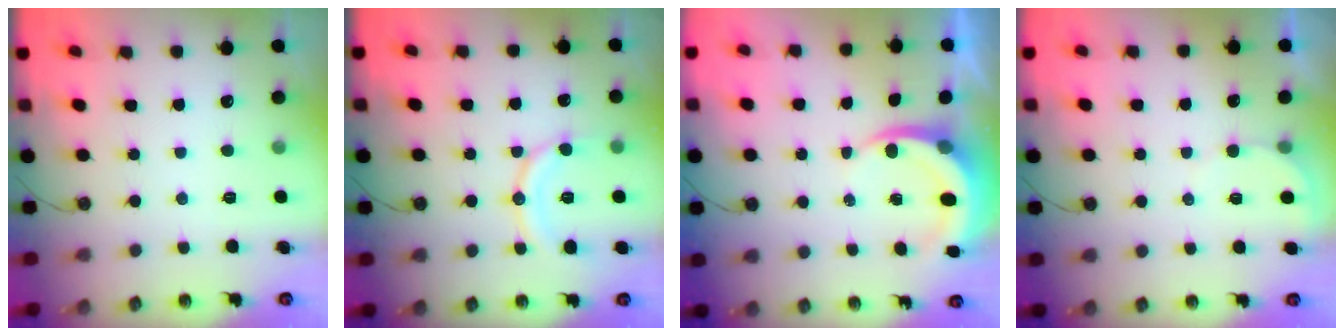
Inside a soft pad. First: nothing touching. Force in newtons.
{"total": 11.7, "press": 11.6, "slide": 1.2}
{"total": 5.6, "press": 5.6, "slide": 0.4}
{"total": 2.2, "press": 2.2, "slide": 0.2}